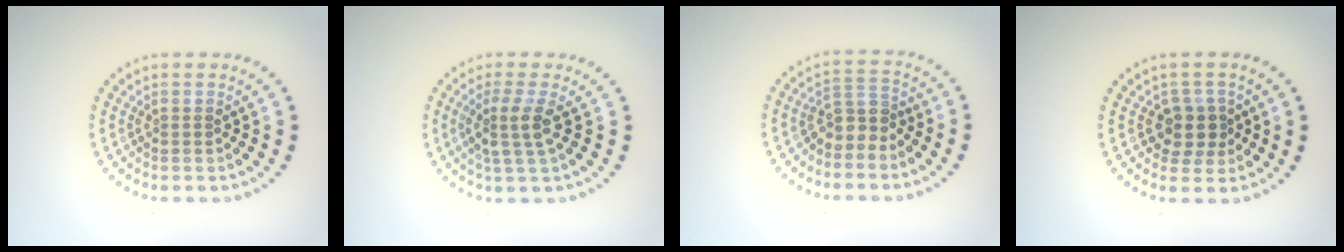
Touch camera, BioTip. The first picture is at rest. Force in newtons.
{"total": 2.7, "press": 2.2, "slide": 1.6}
{"total": 2.6, "press": 2.1, "slide": 1.6}
{"total": 2.6, "press": 2.3, "slide": 1.2}